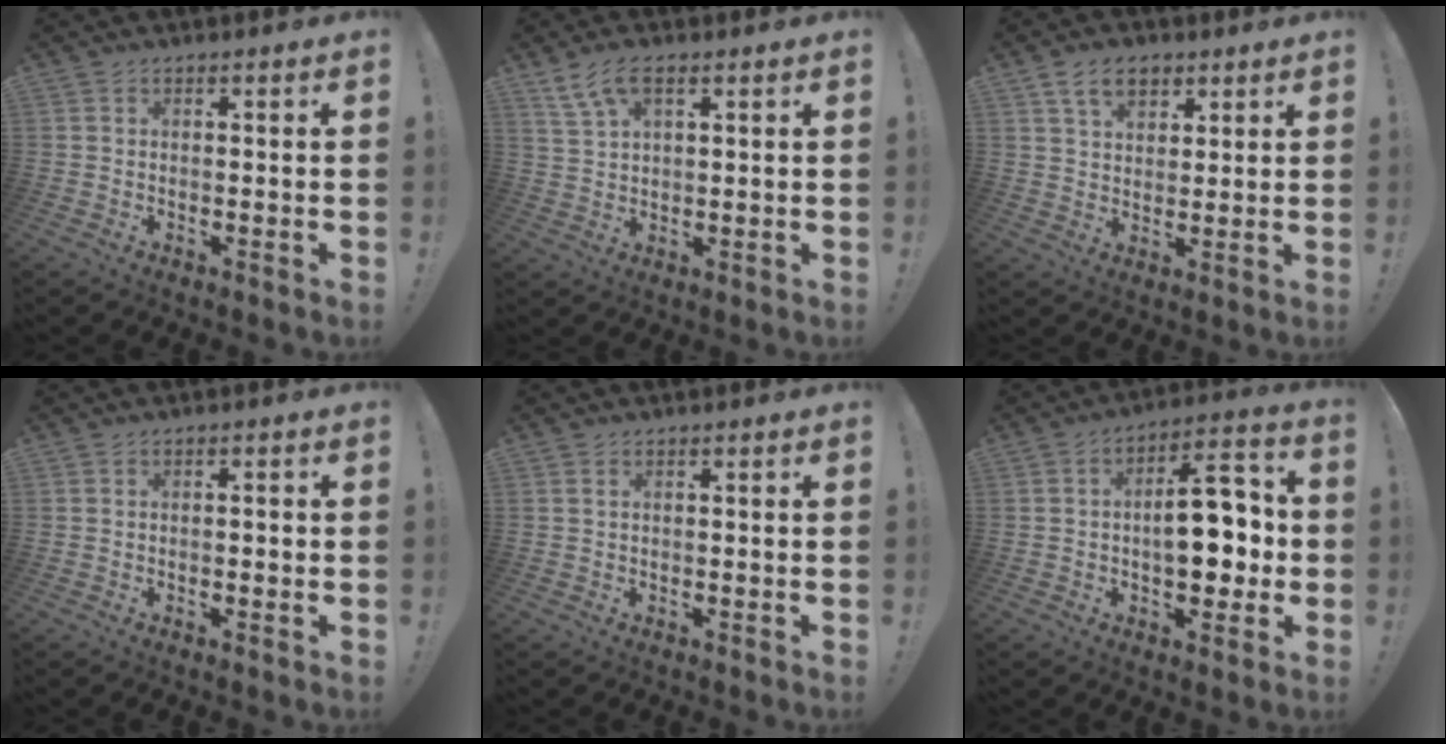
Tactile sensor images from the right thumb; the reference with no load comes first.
{"total": 7.1, "force": [3.8, 3.3, 5.1], "torque": [-0.100, -0.001, 0.075]}
{"total": 8.4, "force": [4.7, 5.4, 4.4], "torque": [-0.076, -0.005, 0.091]}
{"total": 1.2, "force": [-0.4, 0.3, 1.1], "torque": [-0.013, 0.001, -0.011]}
{"total": 0.8, "force": [0.5, 0.1, 0.6], "torque": [-0.015, 0.003, 0.009]}
{"total": 15.0, "force": [-1.0, 7.9, 12.7], "torque": [-0.173, 0.016, -0.019]}